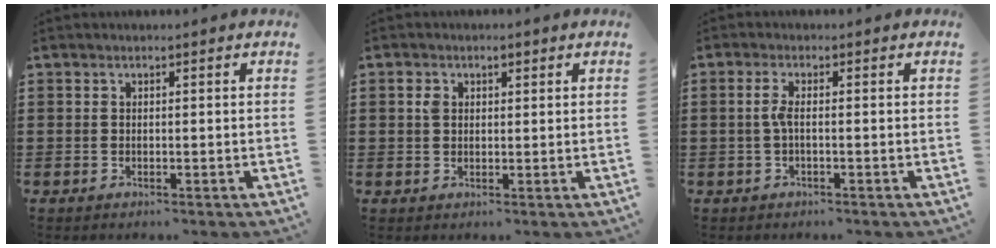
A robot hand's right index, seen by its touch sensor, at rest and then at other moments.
{"total": 2.0, "force": [0.7, 1.5, 1.2], "torque": [-0.029, 0.009, 0.012]}
{"total": 2.4, "force": [-0.3, 0.4, 2.4], "torque": [-0.053, -0.002, -0.010]}